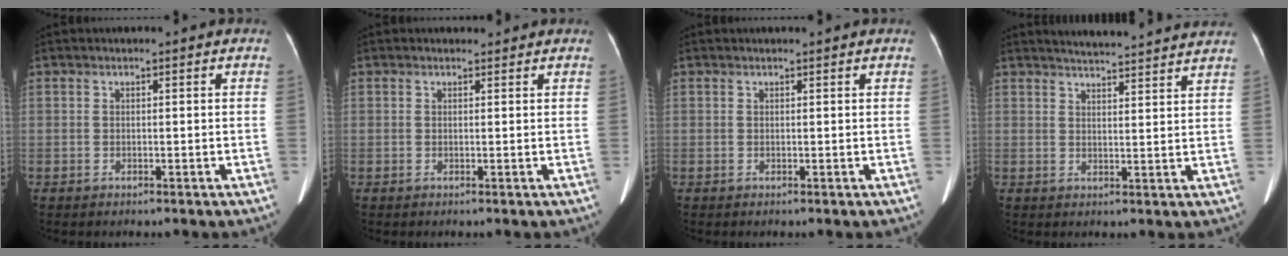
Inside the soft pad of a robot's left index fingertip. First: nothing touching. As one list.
[{"total": 1.3, "force": [1.2, 0.4, 0.1], "torque": [-0.008, 0.005, 0.018]}, {"total": 1.9, "force": [1.7, 0.0, 0.7], "torque": [-0.009, 0.014, 0.022]}, {"total": 13.2, "force": [12.6, 0.3, 4.1], "torque": [-0.060, 0.002, 0.153]}]